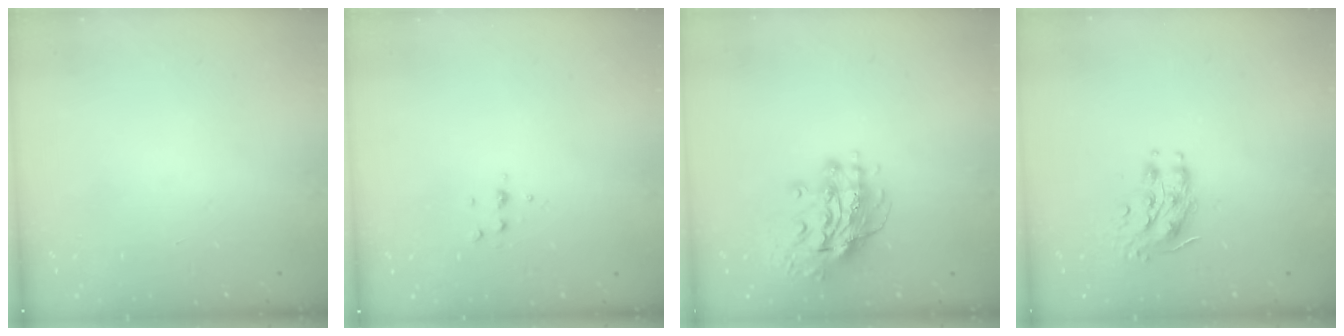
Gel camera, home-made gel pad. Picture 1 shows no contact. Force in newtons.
{"total": 4.1, "press": 4.0, "slide": 0.9}
{"total": 13.5, "press": 13.4, "slide": 1.5}
{"total": 8.7, "press": 8.7, "slide": 0.5}